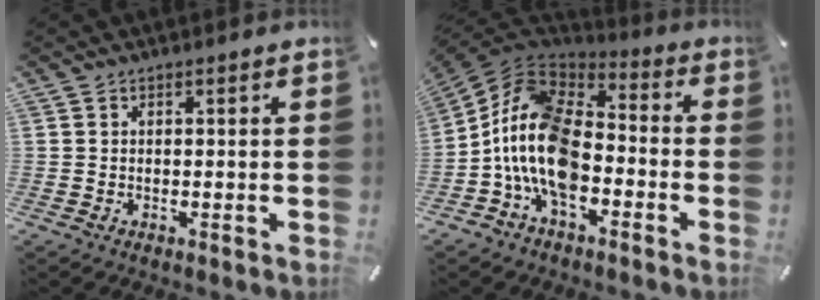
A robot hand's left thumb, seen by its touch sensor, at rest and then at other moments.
{"total": 17.9, "force": [-6.0, 11.2, 12.7], "torque": [-0.274, 0.022, -0.109]}